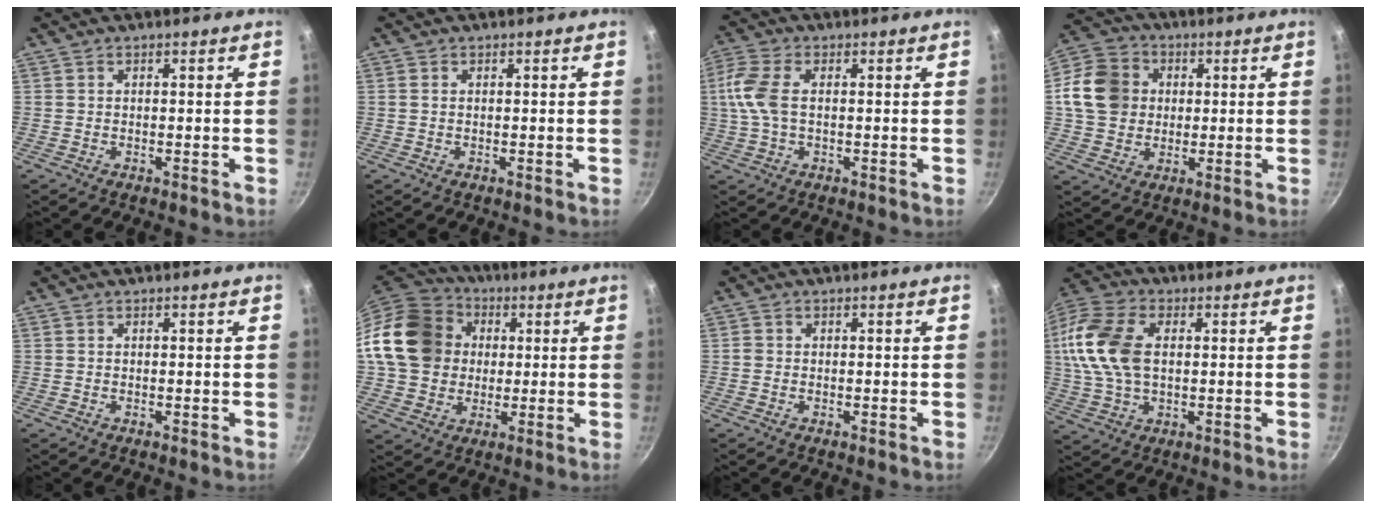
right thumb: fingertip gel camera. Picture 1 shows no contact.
{"total": 0.7, "force": [0.0, 0.5, 0.5], "torque": [-0.010, 0.003, -0.001]}
{"total": 7.8, "force": [0.5, 4.4, 6.5], "torque": [-0.149, 0.015, 0.001]}
{"total": 12.6, "force": [1.5, 10.8, 6.3], "torque": [-0.091, 0.016, 0.017]}
{"total": 0.0}
{"total": 19.2, "force": [2.3, 16.3, 9.8], "torque": [-0.162, 0.037, 0.040]}
{"total": 0.8, "force": [-0.4, 0.7, 0.3], "torque": [-0.003, 0.002, -0.011]}
{"total": 15.7, "force": [1.8, 9.9, 12.0], "torque": [-0.236, 0.019, 0.024]}